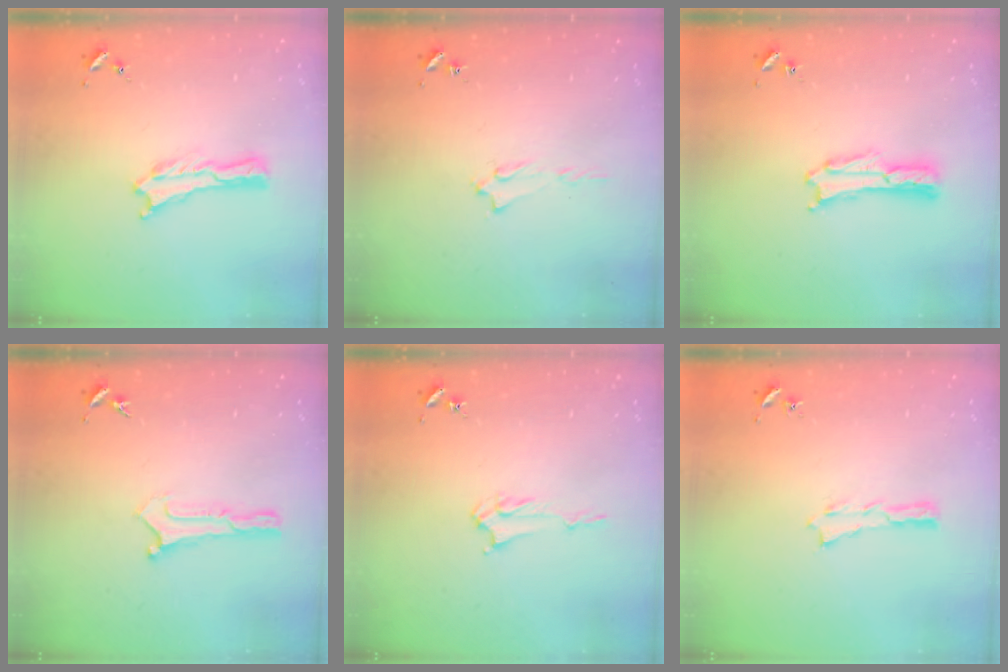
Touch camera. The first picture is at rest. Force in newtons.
{"total": 1.7, "press": 1.6, "slide": 0.2}
{"total": 0.7, "press": 0.7, "slide": 0.1}
{"total": 0.0}
{"total": 2.4, "press": 2.4, "slide": 0.3}
{"total": 0.0}